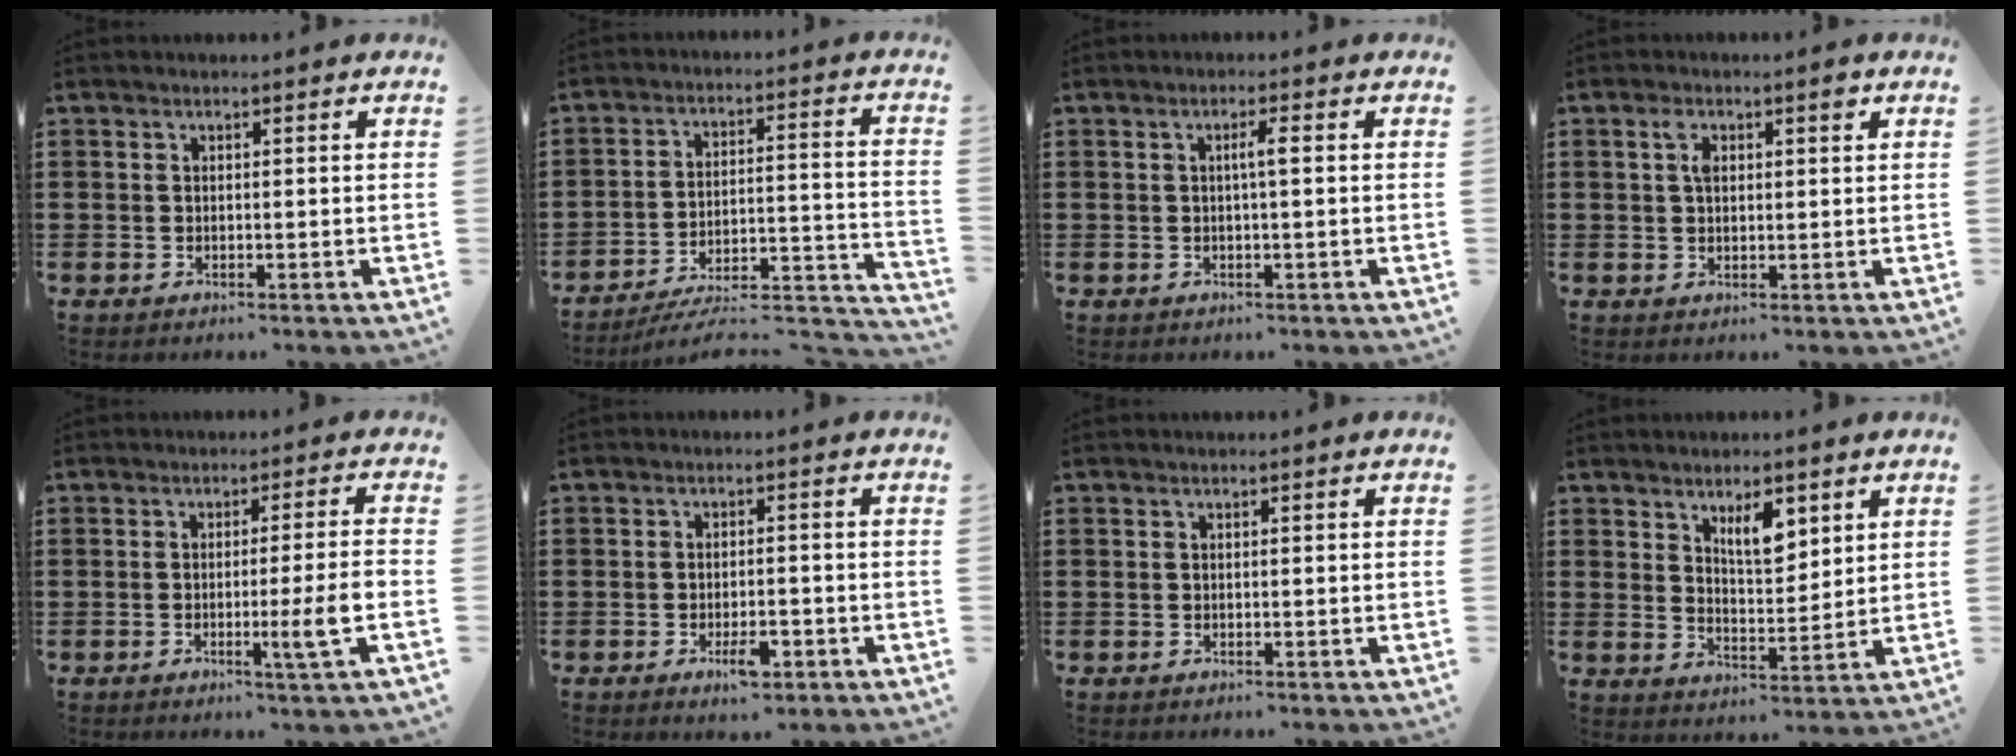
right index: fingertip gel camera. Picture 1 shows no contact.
{"total": 6.3, "force": [-5.7, 1.0, 2.5], "torque": [-0.037, -0.001, -0.112]}
{"total": 2.0, "force": [0.0, 0.0, 2.0], "torque": [-0.037, 0.000, -0.004]}
{"total": 3.2, "force": [1.2, 1.2, 2.7], "torque": [-0.049, 0.005, 0.016]}
{"total": 6.3, "force": [-1.6, -0.6, 6.1], "torque": [-0.099, -0.015, -0.028]}
{"total": 3.8, "force": [-1.8, 1.4, 3.0], "torque": [-0.056, 0.001, -0.034]}
{"total": 0.0}
{"total": 5.6, "force": [3.3, 2.3, 3.9], "torque": [-0.061, -0.005, 0.052]}